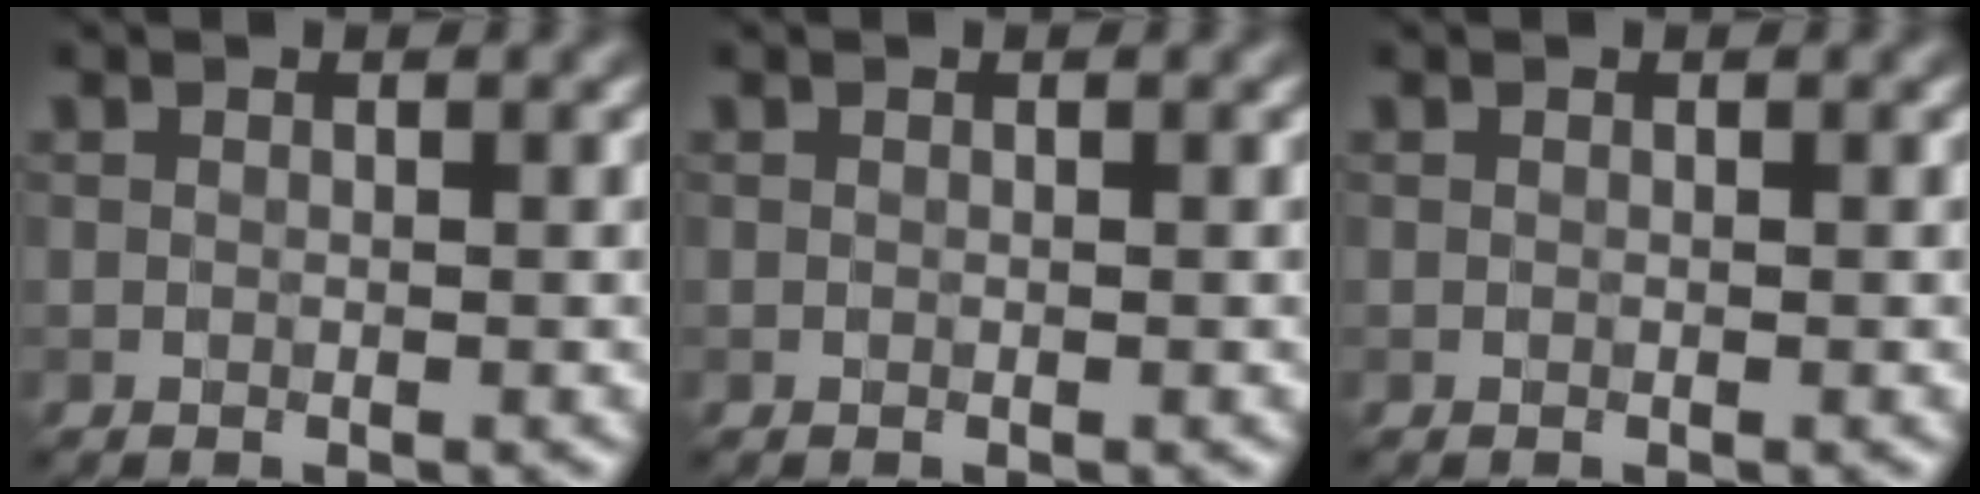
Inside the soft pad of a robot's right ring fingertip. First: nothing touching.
{"total": 0.0}
{"total": 0.0}